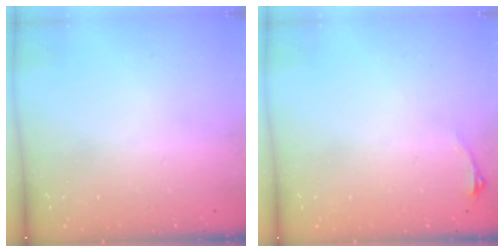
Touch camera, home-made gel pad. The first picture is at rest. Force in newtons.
{"total": 2.9, "press": 2.6, "slide": 1.5}